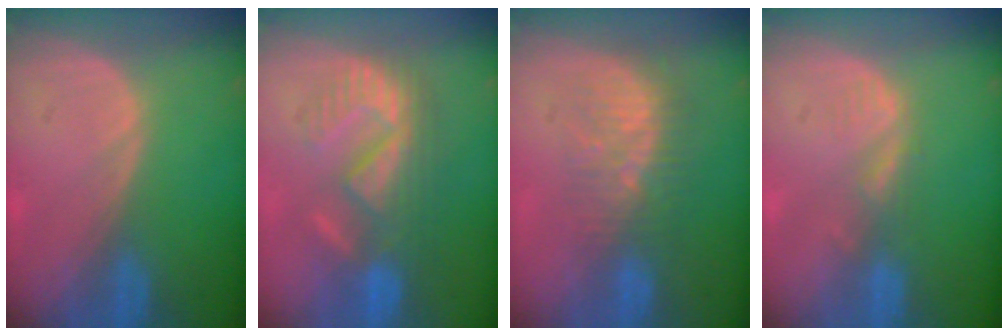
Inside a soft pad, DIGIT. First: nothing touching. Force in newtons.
{"total": 8.9, "press": 8.7, "slide": 1.9}
{"total": 7.6, "press": 7.1, "slide": 2.8}
{"total": 2.0, "press": 2.0, "slide": 0.3}